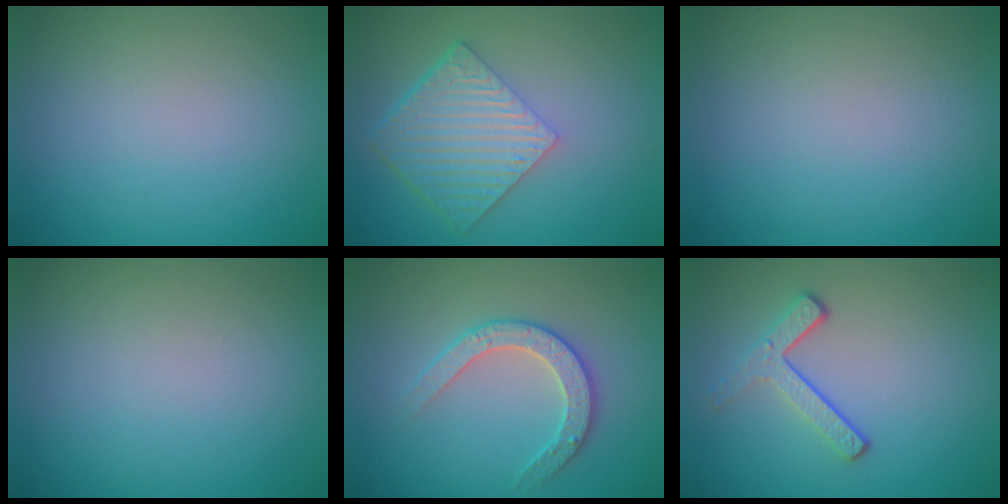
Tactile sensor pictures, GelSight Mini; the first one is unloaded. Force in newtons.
{"total": 6.5, "press": 4.6, "slide": 4.6}
{"total": 0.0}
{"total": 0.0}
{"total": 2.8, "press": 2.7, "slide": 0.6}
{"total": 3.0, "press": 2.2, "slide": 2.0}